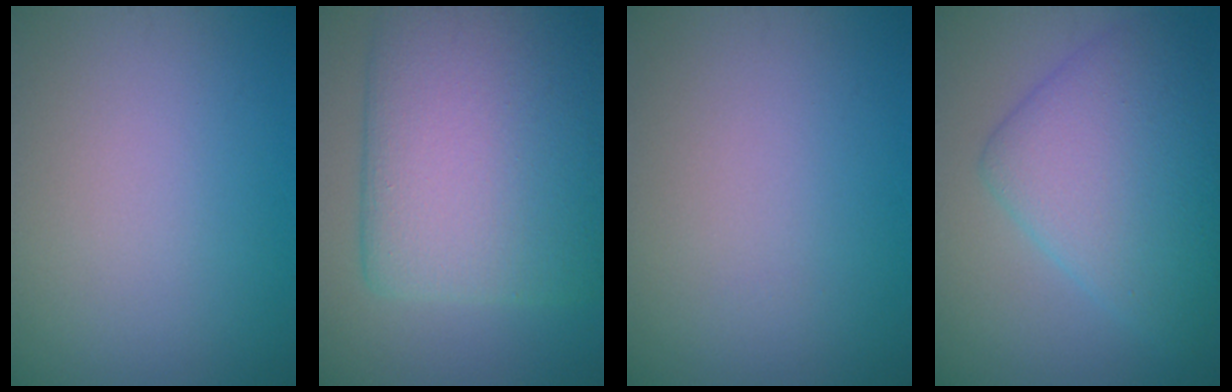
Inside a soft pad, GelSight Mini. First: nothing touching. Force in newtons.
{"total": 13.8, "press": 13.8, "slide": 0.9}
{"total": 0.0}
{"total": 7.7, "press": 7.7, "slide": 0.1}